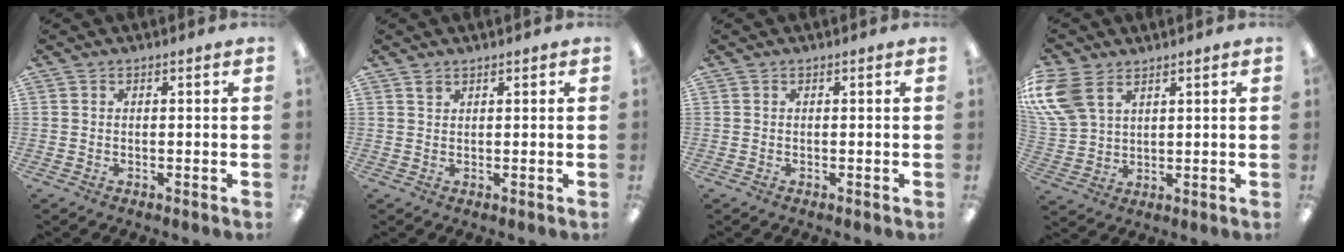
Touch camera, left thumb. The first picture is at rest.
{"total": 0.9, "force": [0.7, 0.5, -0.1], "torque": [0.001, -0.003, 0.014]}
{"total": 0.0}
{"total": 10.5, "force": [5.3, 6.8, 5.9], "torque": [-0.146, -0.009, 0.105]}